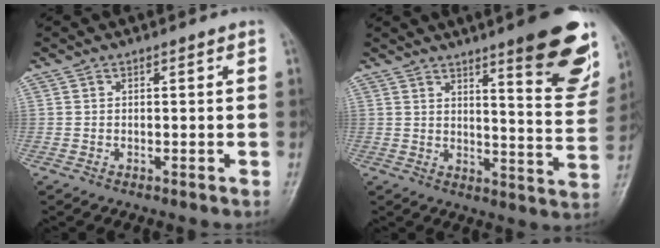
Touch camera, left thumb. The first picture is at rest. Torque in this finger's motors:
{"motor_torque": [2.20, 1.35, 1.44, -1.07, 0.13]}